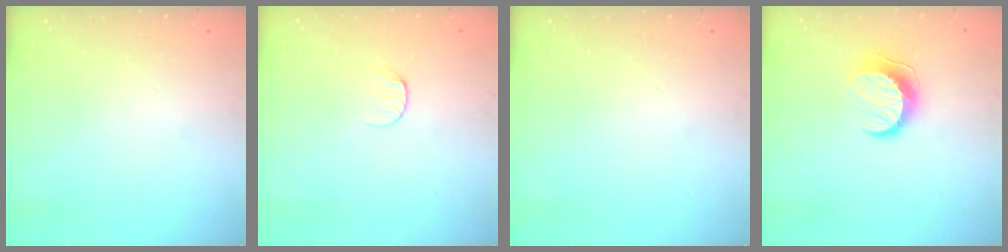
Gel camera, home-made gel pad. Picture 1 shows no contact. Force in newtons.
{"total": 6.1, "press": 6.1, "slide": 0.6}
{"total": 0.0}
{"total": 10.2, "press": 10.1, "slide": 0.5}